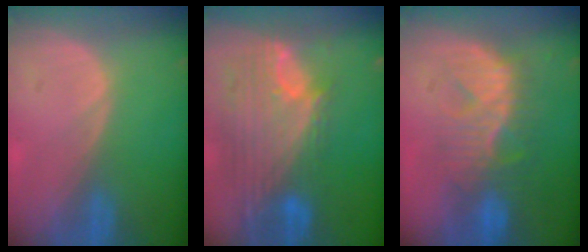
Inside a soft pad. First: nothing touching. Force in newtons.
{"total": 12.0, "press": 10.1, "slide": 6.4}
{"total": 8.7, "press": 8.5, "slide": 1.9}